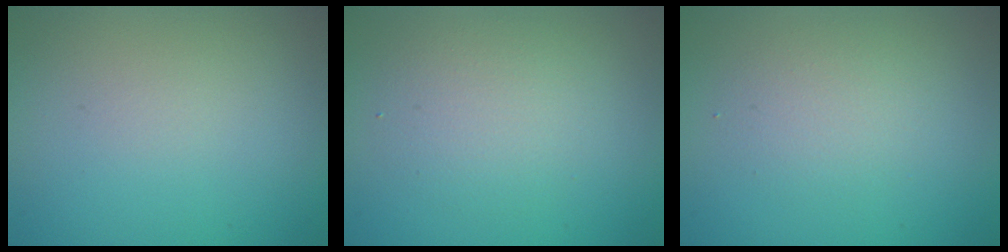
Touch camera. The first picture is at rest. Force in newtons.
{"total": 2.8, "press": 2.8, "slide": 0.2}
{"total": 2.0, "press": 2.0, "slide": 0.2}